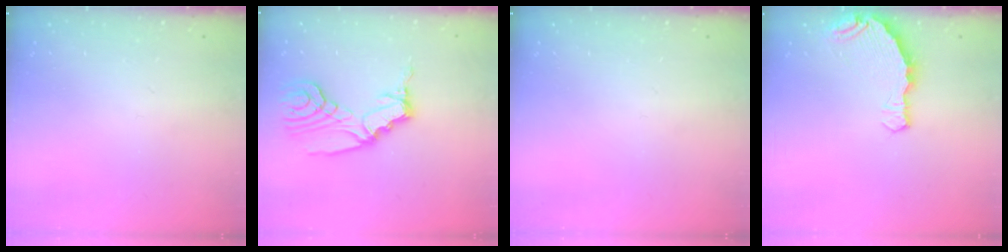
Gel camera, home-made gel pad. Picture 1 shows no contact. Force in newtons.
{"total": 10.4, "press": 10.3, "slide": 0.9}
{"total": 0.0}
{"total": 7.5, "press": 6.4, "slide": 3.9}